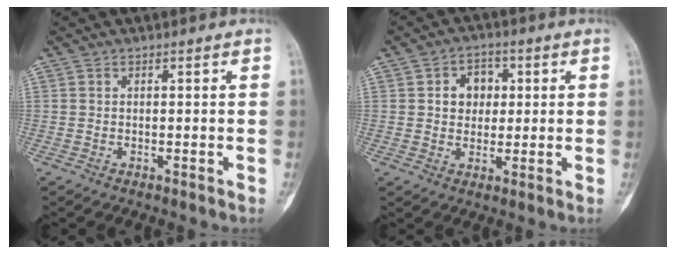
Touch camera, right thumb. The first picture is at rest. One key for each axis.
{"total": 6.2, "fx": 1.2, "fy": 5.0, "fz": 3.4, "tx": -0.019, "ty": 0.003, "tz": 0.016}